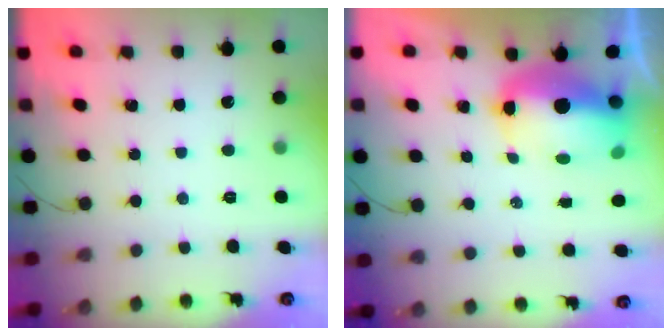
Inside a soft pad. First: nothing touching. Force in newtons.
{"total": 13.6, "press": 13.4, "slide": 2.8}